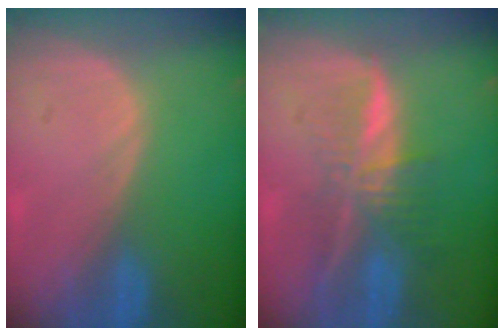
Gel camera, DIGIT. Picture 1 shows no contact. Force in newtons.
{"total": 7.3, "press": 6.1, "slide": 4.0}